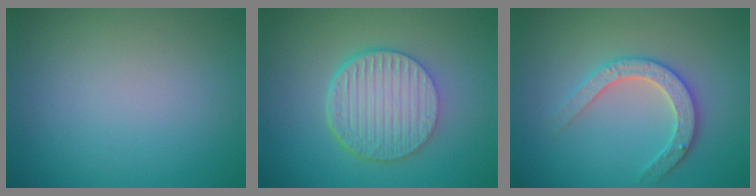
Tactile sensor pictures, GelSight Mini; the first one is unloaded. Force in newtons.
{"total": 6.6, "press": 4.8, "slide": 4.5}
{"total": 3.0, "press": 2.9, "slide": 0.5}